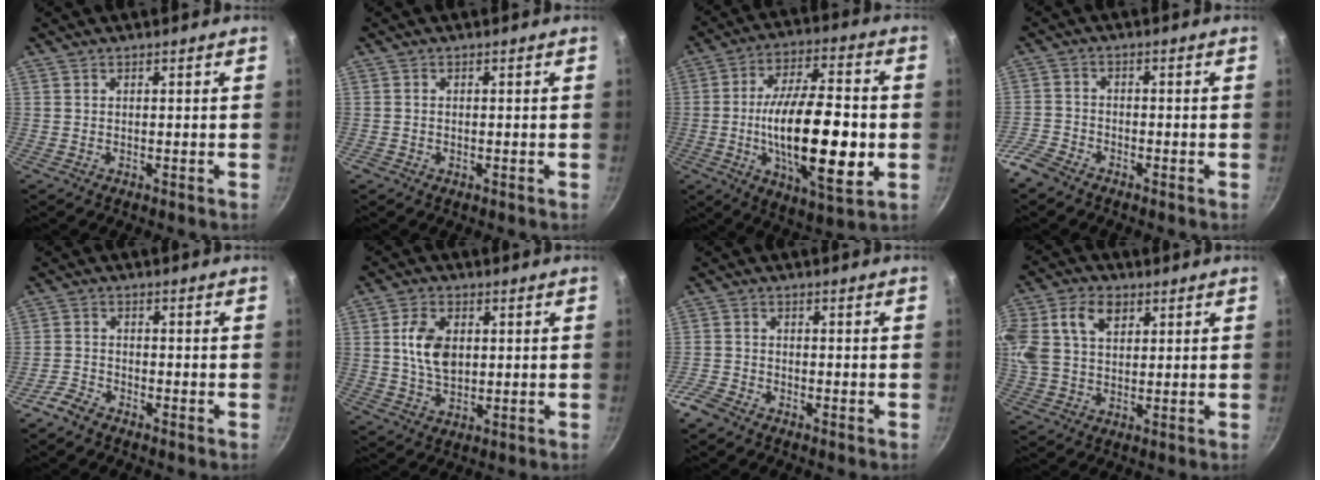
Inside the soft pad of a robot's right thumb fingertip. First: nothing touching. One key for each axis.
{"total": 0.6, "fx": -0.3, "fy": 0.4, "fz": 0.3, "tx": -0.003, "ty": 0.000, "tz": -0.006}
{"total": 22.9, "fx": -3.2, "fy": 8.4, "fz": 21.1, "tx": -0.344, "ty": 0.008, "tz": -0.053}
{"total": 5.2, "fx": -4.0, "fy": 2.7, "fz": 2.0, "tx": -0.041, "ty": 0.029, "tz": -0.088}
{"total": 3.5, "fx": -2.9, "fy": 1.4, "fz": 1.3, "tx": -0.031, "ty": 0.023, "tz": -0.065}
{"total": 8.6, "fx": 1.2, "fy": 5.6, "fz": 6.3, "tx": -0.103, "ty": -0.002, "tz": 0.023}
{"total": 4.4, "fx": -3.5, "fy": 2.2, "fz": 1.7, "tx": -0.041, "ty": 0.022, "tz": -0.077}
{"total": 17.6, "fx": 5.7, "fy": 12.6, "fz": 10.9, "tx": -0.257, "ty": 0.035, "tz": 0.103}